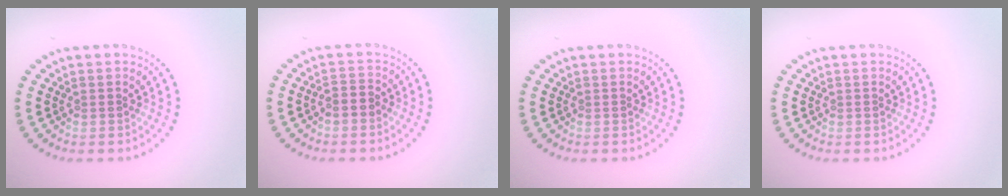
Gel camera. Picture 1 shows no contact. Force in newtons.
{"total": 1.5, "press": 1.2, "slide": 1.0}
{"total": 0.0}
{"total": 0.0}